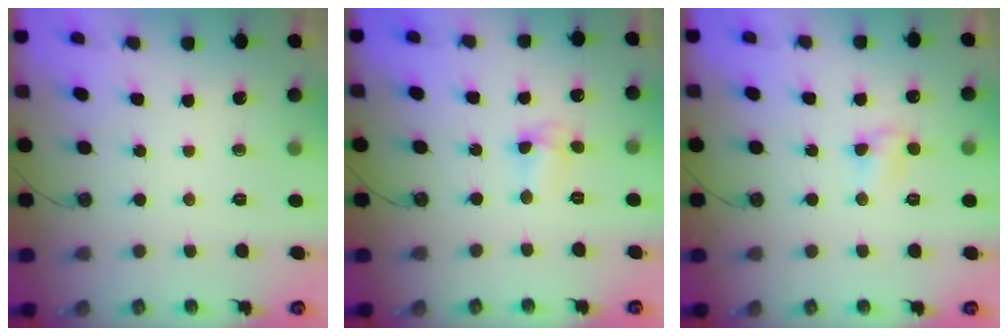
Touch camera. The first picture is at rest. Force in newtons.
{"total": 3.0, "press": 2.9, "slide": 0.5}
{"total": 3.7, "press": 3.7, "slide": 0.3}